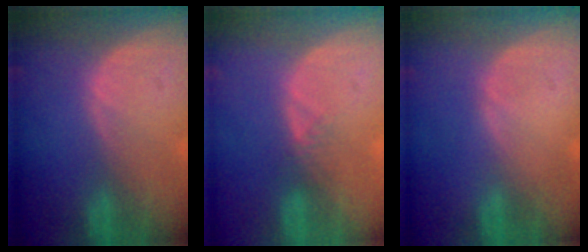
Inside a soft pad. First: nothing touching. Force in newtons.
{"total": 1.6, "press": 1.4, "slide": 0.9}
{"total": 0.0}